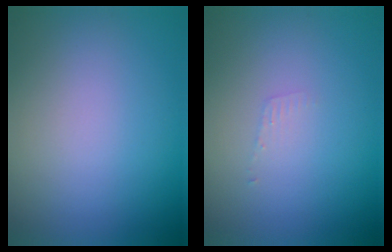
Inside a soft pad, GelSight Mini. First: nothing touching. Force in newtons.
{"total": 0.7, "press": 0.7, "slide": 0.1}